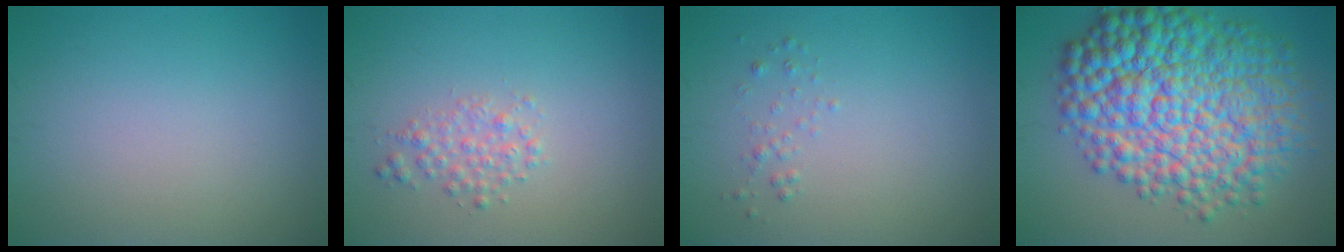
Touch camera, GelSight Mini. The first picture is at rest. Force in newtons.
{"total": 1.8, "press": 1.8, "slide": 0.1}
{"total": 0.7, "press": 0.7, "slide": 0.1}
{"total": 13.5, "press": 13.5, "slide": 0.1}